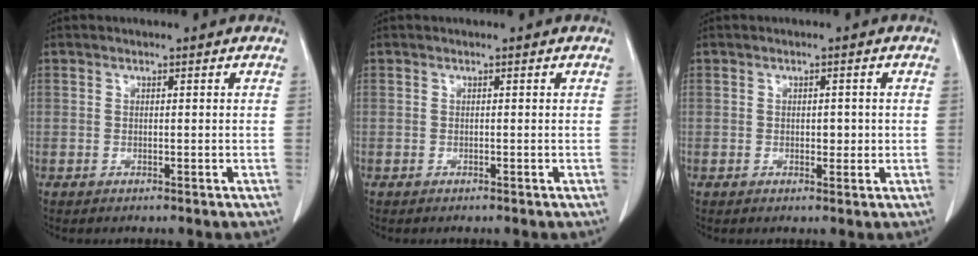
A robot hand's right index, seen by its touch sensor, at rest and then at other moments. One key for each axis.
{"total": 0.0}
{"total": 2.0, "fx": 0.0, "fy": 1.2, "fz": 1.6, "tx": -0.020, "ty": 0.000, "tz": 0.002}